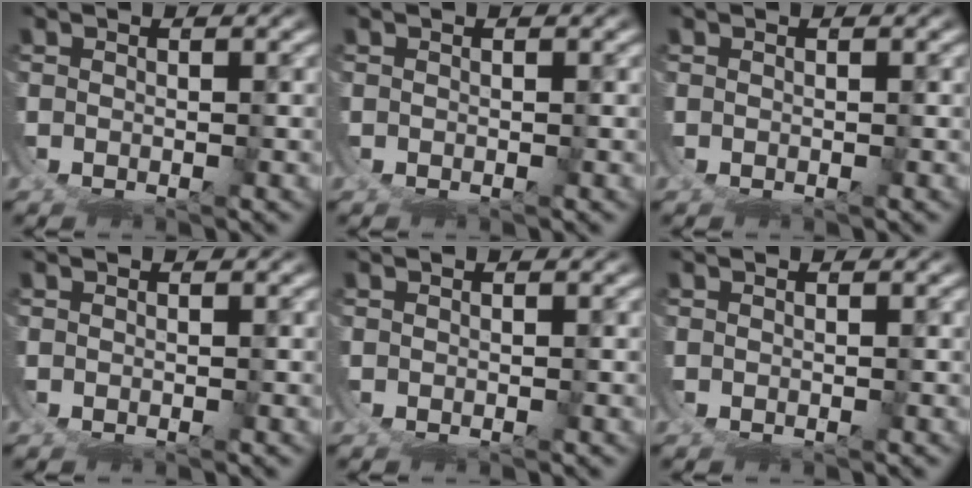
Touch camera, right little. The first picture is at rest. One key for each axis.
{"total": 0.0}
{"total": 0.0}
{"total": 0.0}
{"total": 0.0}
{"total": 0.0}